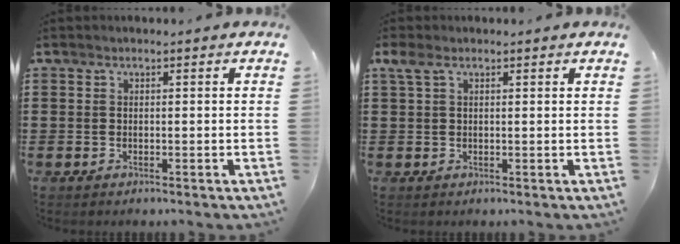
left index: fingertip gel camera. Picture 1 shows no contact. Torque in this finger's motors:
{"motor_torque": [0.29, -0.24, -0.01, 0.00]}